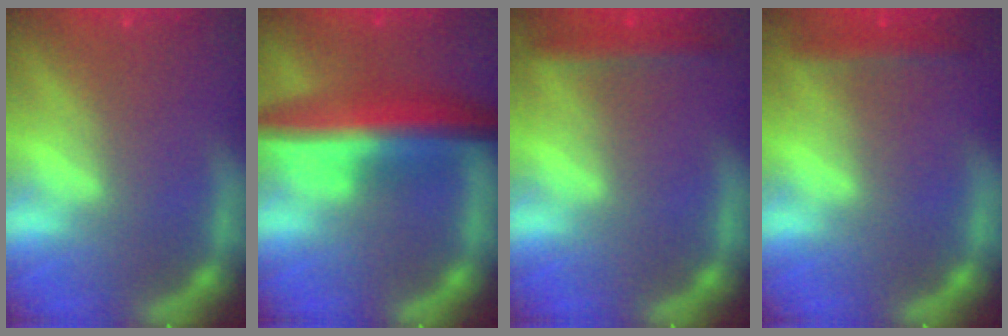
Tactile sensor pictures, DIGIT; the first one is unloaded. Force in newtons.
{"total": 9.0}
{"total": 2.4}
{"total": 1.9}